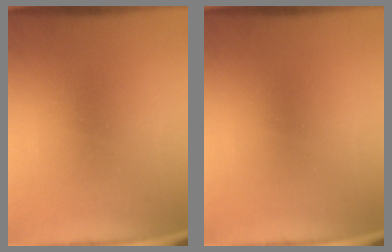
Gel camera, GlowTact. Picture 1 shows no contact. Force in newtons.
{"total": 0.0}